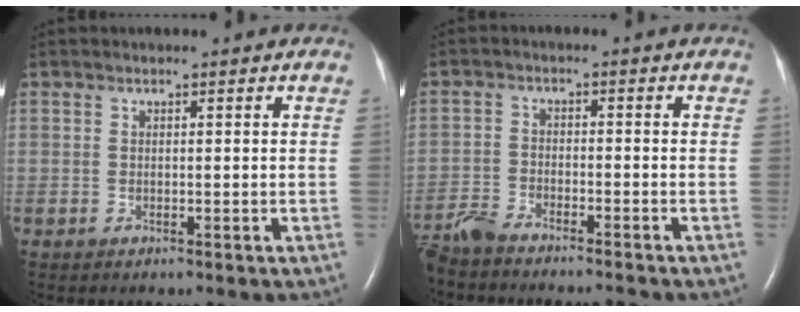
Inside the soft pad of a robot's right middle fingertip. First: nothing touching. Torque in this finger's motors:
{"motor_torque": [-0.03, -0.07, -0.02, 0.00]}